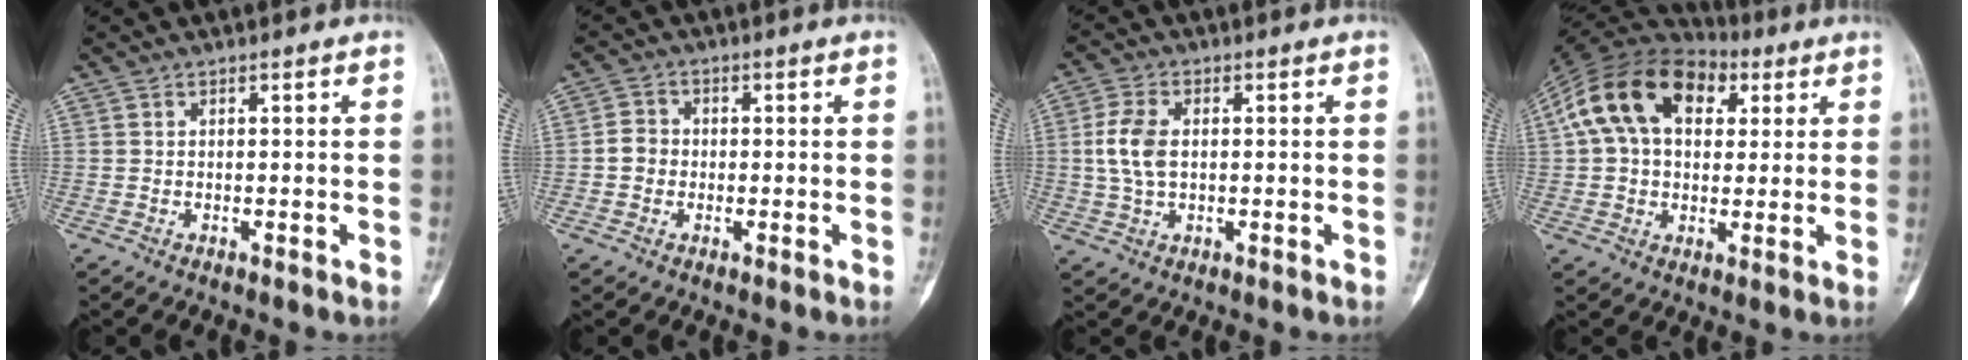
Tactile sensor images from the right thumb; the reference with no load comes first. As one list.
[{"total": 3.2, "force": [-0.5, 2.9, 1.3], "torque": [-0.008, 0.010, -0.014]}, {"total": 6.8, "force": [0.4, 4.2, 5.3], "torque": [-0.116, 0.008, 0.007]}, {"total": 19.2, "force": [6.1, 12.5, 13.3], "torque": [-0.232, 0.030, 0.097]}]